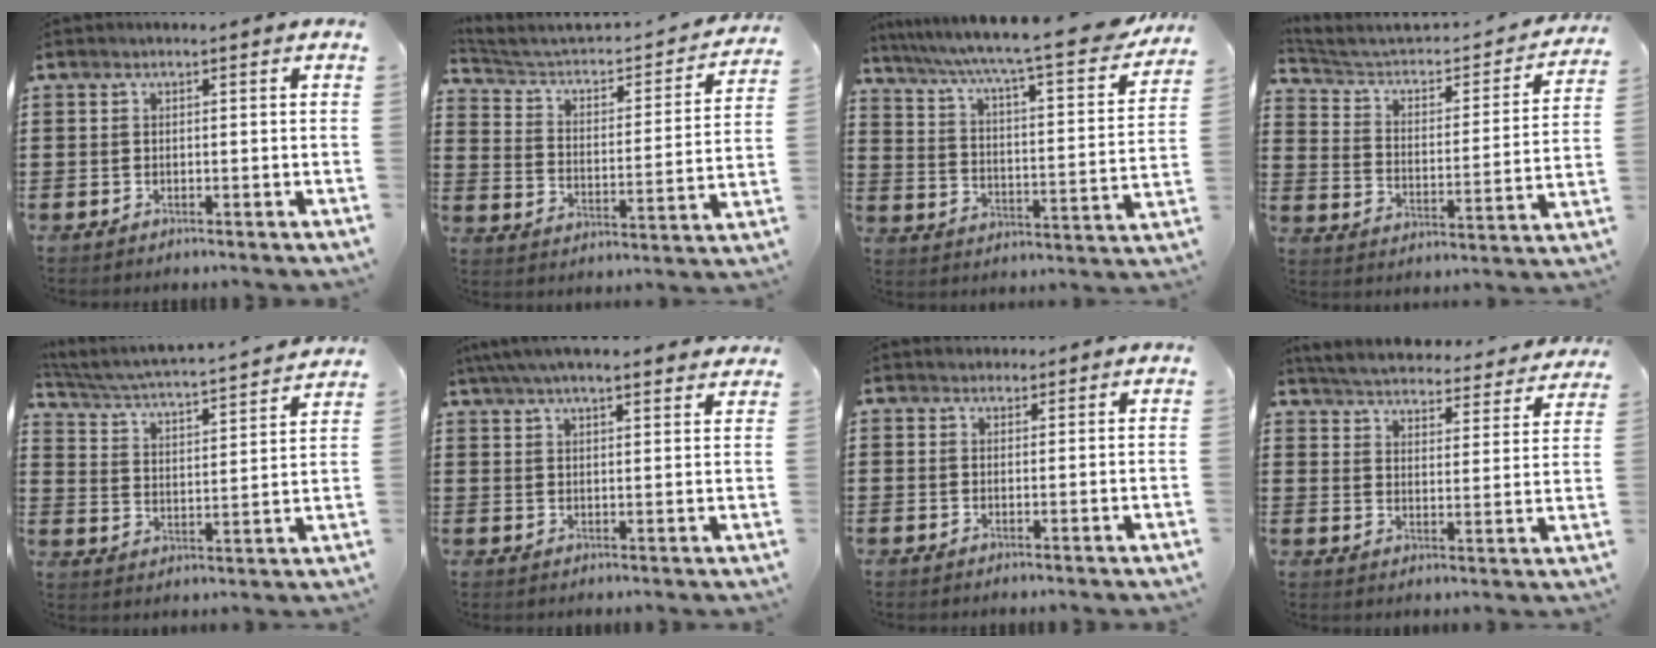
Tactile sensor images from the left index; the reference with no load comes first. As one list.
[{"total": 3.5, "force": [2.9, 1.2, 1.6], "torque": [-0.053, -0.029, 0.037]}, {"total": 7.9, "force": [6.2, 0.0, 4.8], "torque": [-0.111, -0.053, 0.094]}, {"total": 4.0, "force": [3.1, 1.6, 1.9], "torque": [-0.058, -0.028, 0.042]}, {"total": 2.6, "force": [2.3, -0.1, 1.2], "torque": [-0.043, -0.036, 0.025]}, {"total": 5.3, "force": [4.8, 0.4, 2.0], "torque": [-0.055, -0.013, 0.087]}, {"total": 1.4, "force": [1.3, 0.5, -0.1], "torque": [-0.002, 0.003, 0.027]}, {"total": 4.5, "force": [4.5, 0.0, 0.5], "torque": [-0.037, -0.036, 0.073]}]